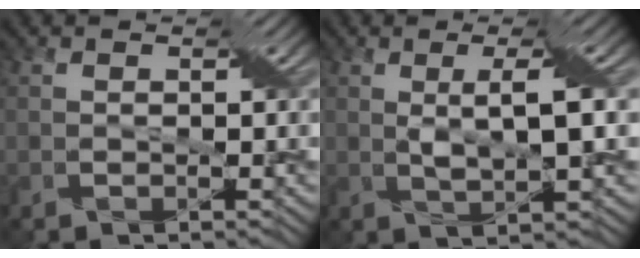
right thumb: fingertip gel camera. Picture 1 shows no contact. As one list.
[{"total": 3.7, "force": [1.3, 0.1, 3.5], "torque": [-0.063, 0.005, 0.025]}]